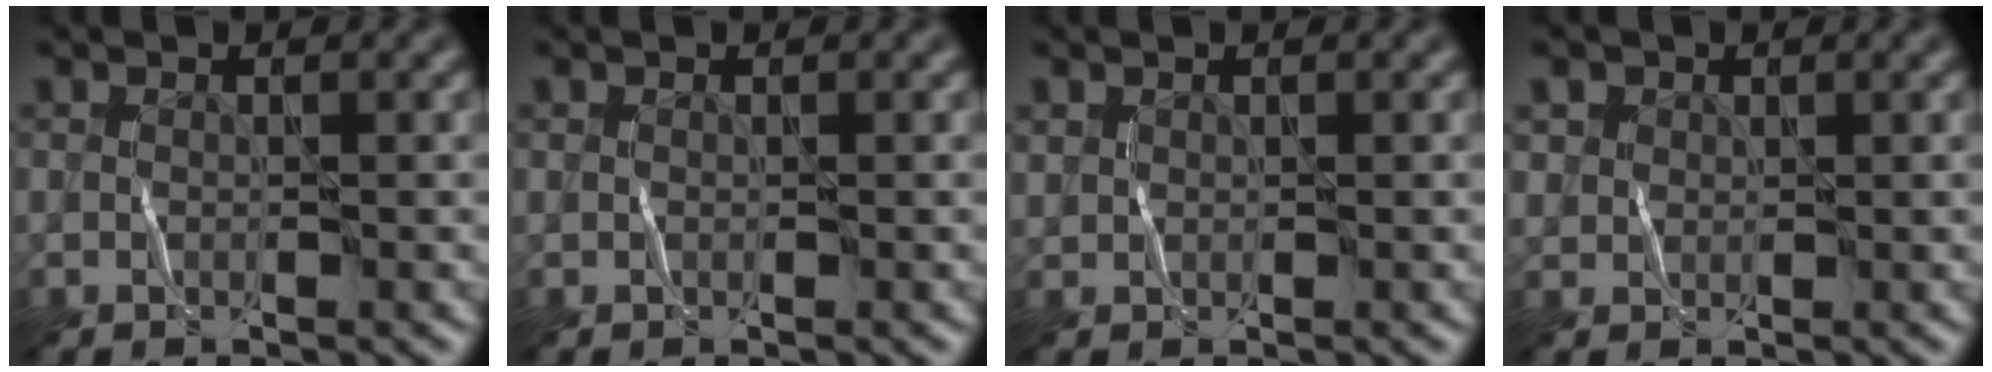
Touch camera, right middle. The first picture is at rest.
{"total": 0.0}
{"total": 0.6, "force": [0.2, -0.2, -0.5], "torque": [-0.006, -0.001, 0.015]}
{"total": 1.1, "force": [0.9, 0.7, -0.3], "torque": [-0.004, 0.010, 0.010]}